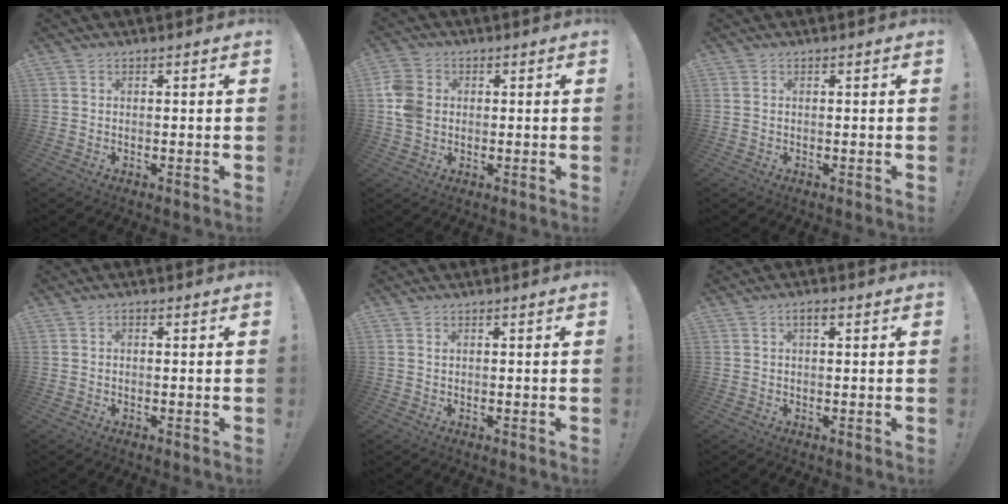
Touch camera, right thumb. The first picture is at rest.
{"total": 9.2, "force": [0.6, 7.5, 5.2], "torque": [-0.111, 0.011, 0.015]}
{"total": 0.7, "force": [0.2, 0.5, 0.3], "torque": [-0.013, 0.004, 0.006]}
{"total": 0.8, "force": [-0.4, 0.5, 0.4], "torque": [-0.008, 0.002, -0.008]}
{"total": 0.5, "force": [0.2, 0.5, 0.1], "torque": [0.005, -0.001, 0.002]}
{"total": 2.3, "force": [0.8, 1.0, 1.9], "torque": [-0.032, 0.003, 0.010]}